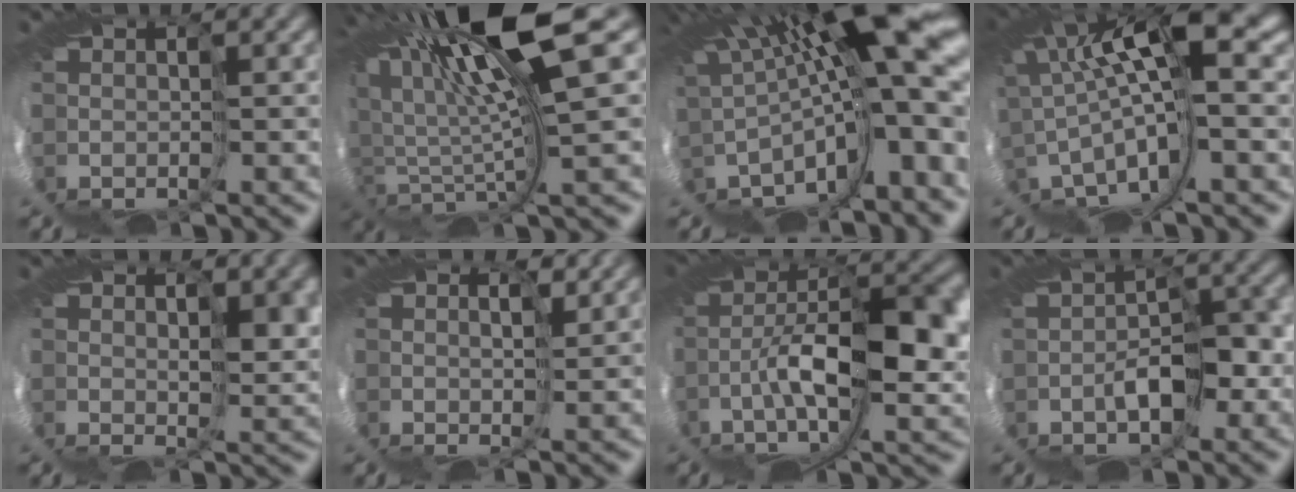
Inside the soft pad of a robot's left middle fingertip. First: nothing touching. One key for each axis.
{"total": 10.2, "fx": 7.3, "fy": -0.2, "fz": 7.1, "tx": -0.148, "ty": 0.006, "tz": 0.135}
{"total": 12.1, "fx": 0.8, "fy": 1.0, "fz": 12.0, "tx": -0.168, "ty": -0.003, "tz": 0.020}
{"total": 5.7, "fx": 1.3, "fy": -0.4, "fz": 5.6, "tx": -0.113, "ty": 0.011, "tz": 0.016}
{"total": 5.3, "fx": 2.4, "fy": 2.8, "fz": 3.9, "tx": -0.078, "ty": -0.008, "tz": 0.048}
{"total": 3.3, "fx": 2.4, "fy": 1.5, "fz": 1.7, "tx": -0.046, "ty": 0.010, "tz": 0.021}
{"total": 7.2, "fx": -0.4, "fy": 2.8, "fz": 6.7, "tx": -0.133, "ty": 0.003, "tz": -0.014}
{"total": 1.4, "fx": -0.8, "fy": -0.4, "fz": 1.1, "tx": -0.023, "ty": 0.005, "tz": -0.018}